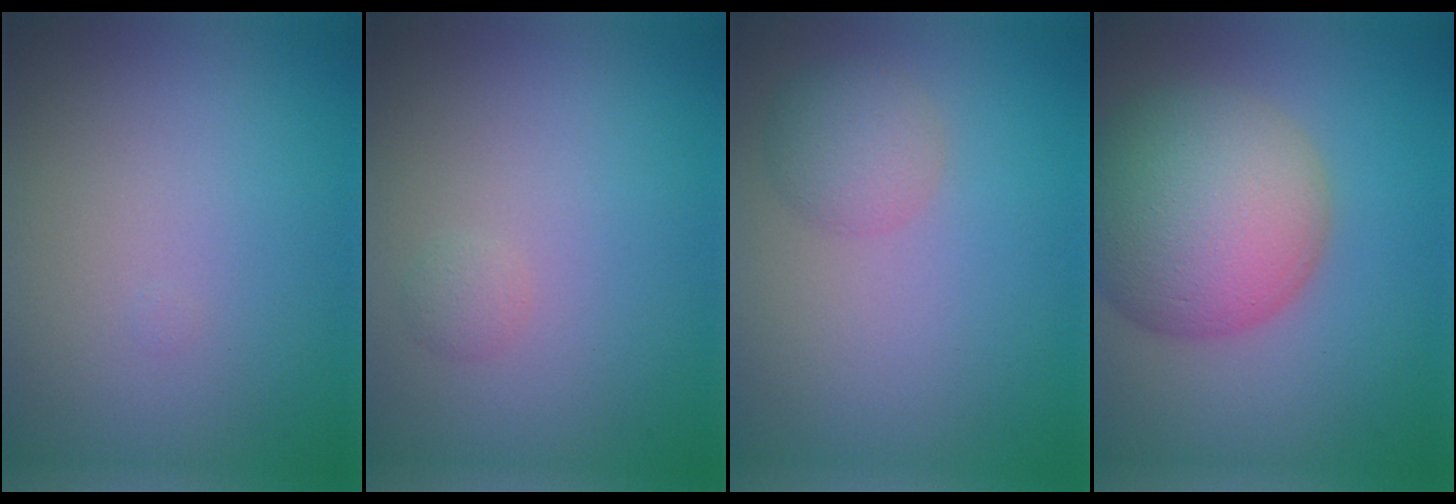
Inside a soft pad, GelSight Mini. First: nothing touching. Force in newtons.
{"total": 0.8, "press": 0.8, "slide": 0.1}
{"total": 2.1, "press": 2.1, "slide": 0.2}
{"total": 11.3, "press": 11.3, "slide": 0.8}